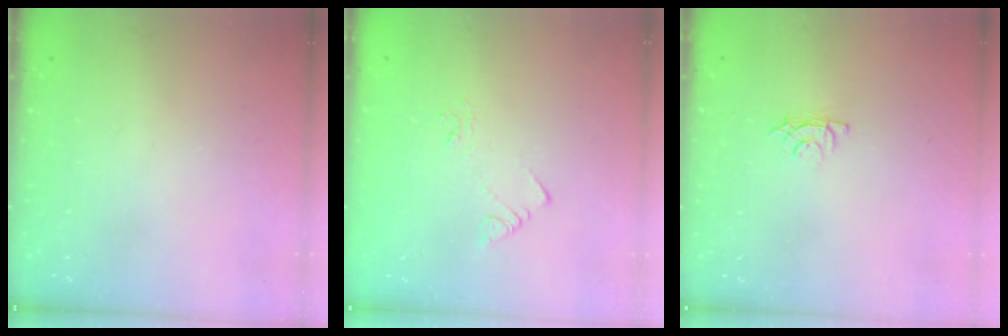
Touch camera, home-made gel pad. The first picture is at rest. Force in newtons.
{"total": 2.4, "press": 2.4, "slide": 0.4}
{"total": 3.0, "press": 3.0, "slide": 0.5}